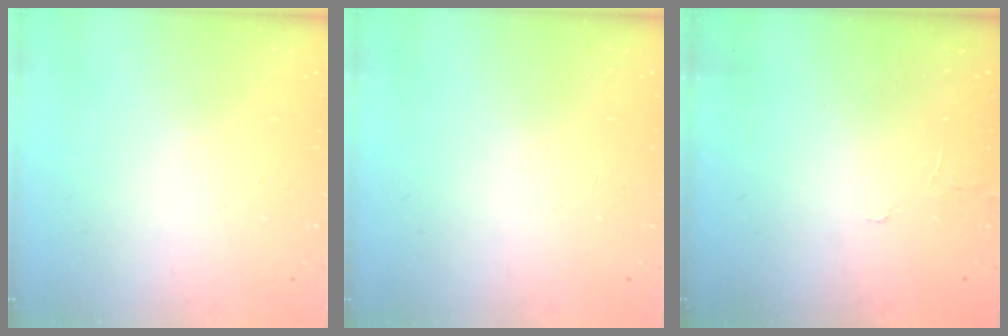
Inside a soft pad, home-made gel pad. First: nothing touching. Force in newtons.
{"total": 0.0}
{"total": 3.4, "press": 3.4, "slide": 0.3}